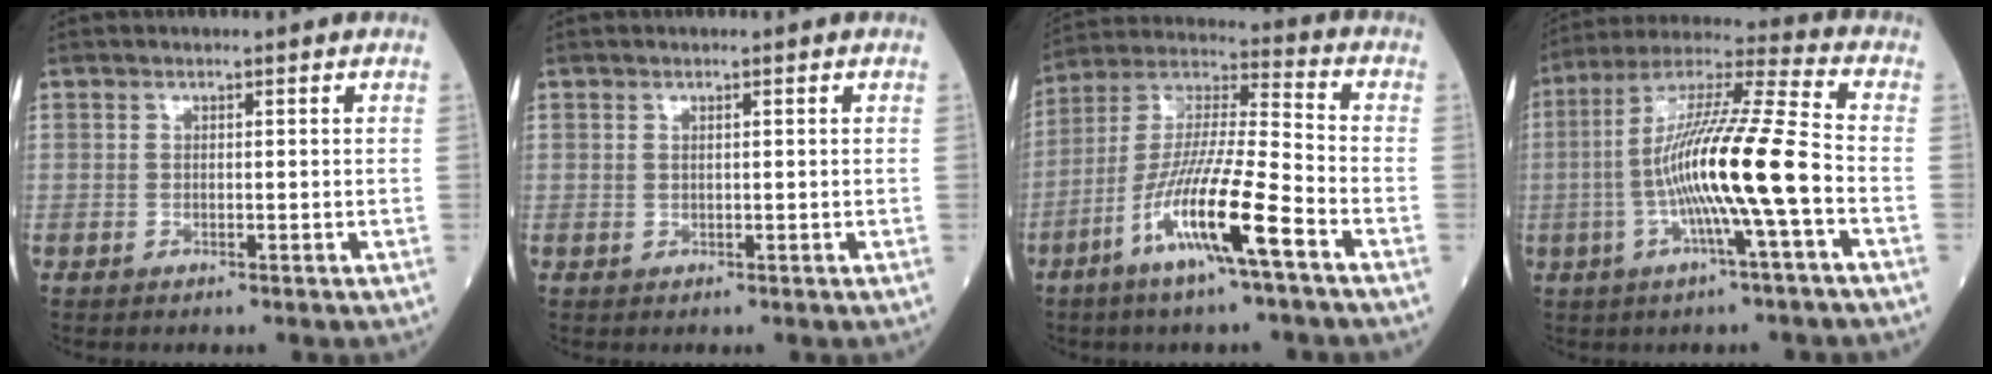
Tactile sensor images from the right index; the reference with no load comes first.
{"total": 0.5, "force": [0.2, 0.1, 0.4], "torque": [-0.010, 0.001, 0.007]}
{"total": 14.5, "force": [-7.0, 0.4, 12.7], "torque": [-0.253, -0.011, -0.135]}
{"total": 15.4, "force": [-3.2, -0.4, 15.1], "torque": [-0.281, 0.011, -0.070]}